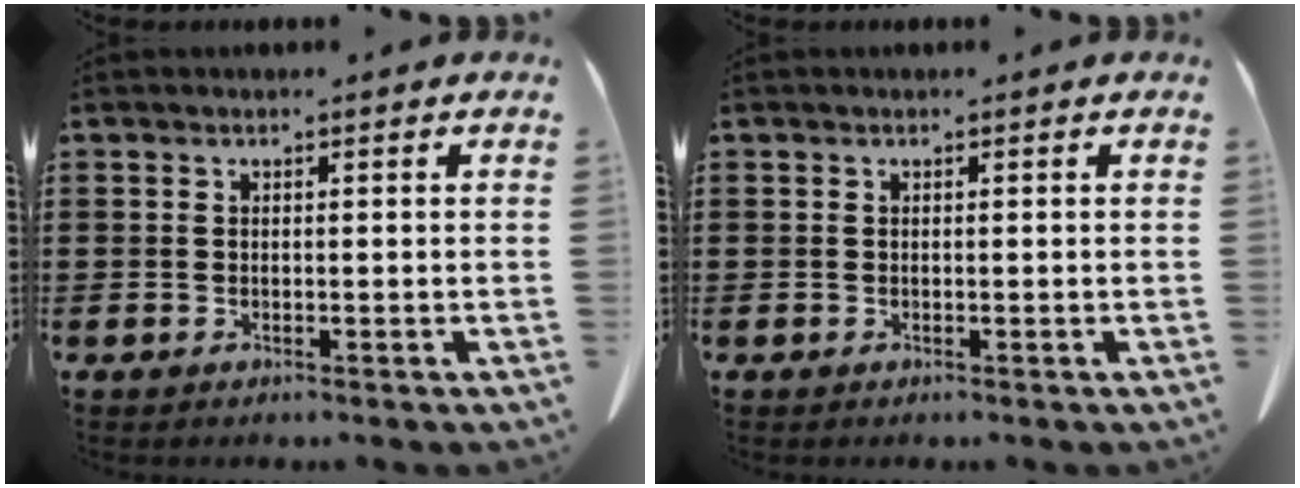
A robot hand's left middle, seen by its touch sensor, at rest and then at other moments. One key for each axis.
{"total": 0.0}